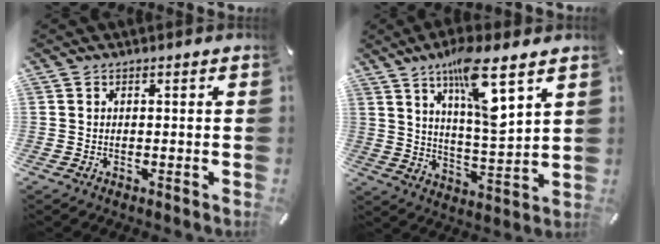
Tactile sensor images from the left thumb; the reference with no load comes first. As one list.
[{"total": 13.8, "force": [8.6, 2.9, 10.4], "torque": [-0.182, -0.045, 0.142]}]